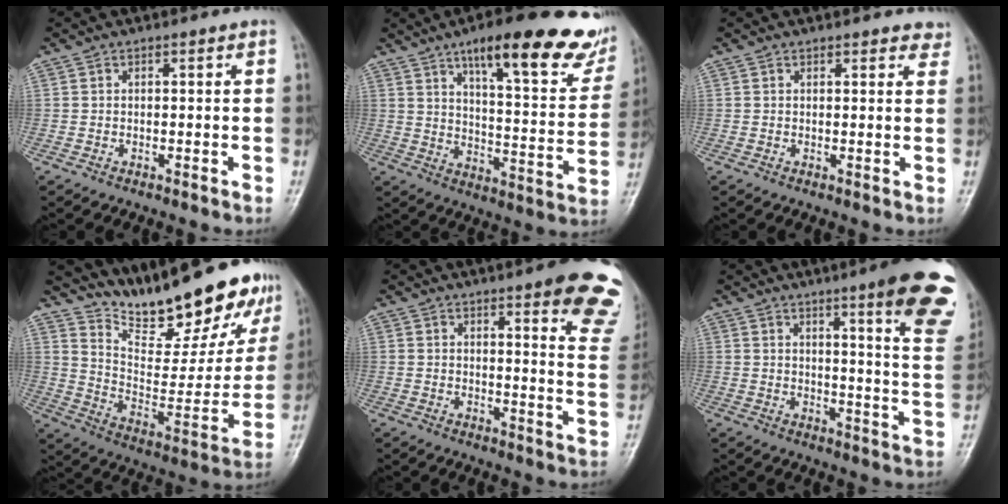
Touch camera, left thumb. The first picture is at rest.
{"total": 25.0, "force": [15.3, 6.9, 18.6], "torque": [-0.219, -0.048, 0.215]}
{"total": 3.1, "force": [2.7, 1.3, 0.9], "torque": [0.019, -0.010, 0.019]}
{"total": 23.5, "force": [19.6, 5.9, 11.6], "torque": [-0.132, -0.113, 0.300]}
{"total": 16.4, "force": [10.0, 3.8, 12.4], "torque": [-0.117, -0.050, 0.104]}
{"total": 18.5, "force": [10.9, 2.6, 14.8], "torque": [-0.156, -0.053, 0.126]}